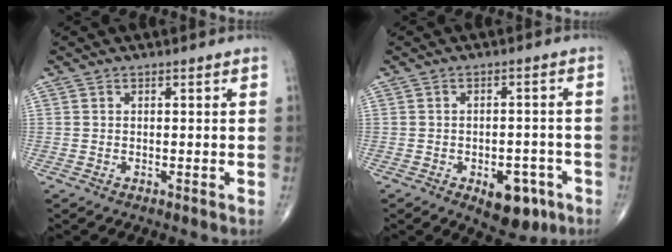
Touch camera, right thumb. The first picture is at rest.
{"total": 8.4, "force": [-4.1, 4.6, 5.8], "torque": [-0.050, 0.020, -0.046]}